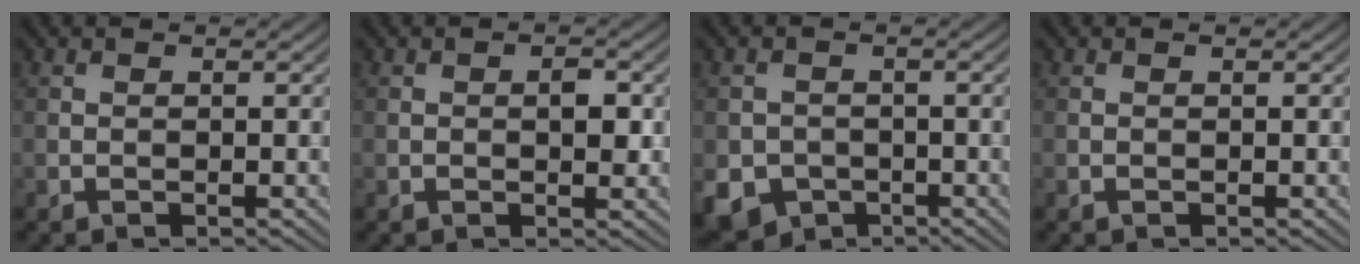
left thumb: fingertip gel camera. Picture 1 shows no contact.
{"total": 2.0, "force": [0.1, 1.1, 1.7], "torque": [-0.023, -0.001, -0.001]}
{"total": 6.5, "force": [-2.9, 5.5, 2.1], "torque": [-0.045, -0.023, -0.057]}
{"total": 0.0}